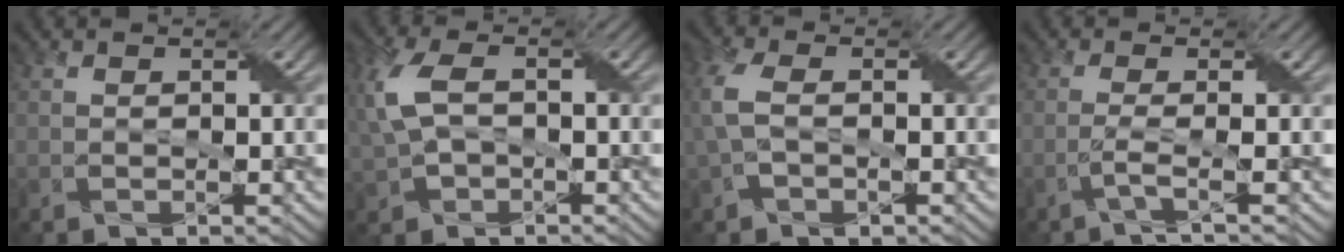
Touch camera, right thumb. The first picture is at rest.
{"total": 6.6, "force": [0.3, 4.2, 5.1], "torque": [-0.143, 0.007, 0.002]}
{"total": 5.1, "force": [0.1, 3.2, 4.0], "torque": [-0.112, 0.002, 0.001]}
{"total": 2.2, "force": [-1.0, 0.2, 2.0], "torque": [-0.035, 0.006, -0.040]}